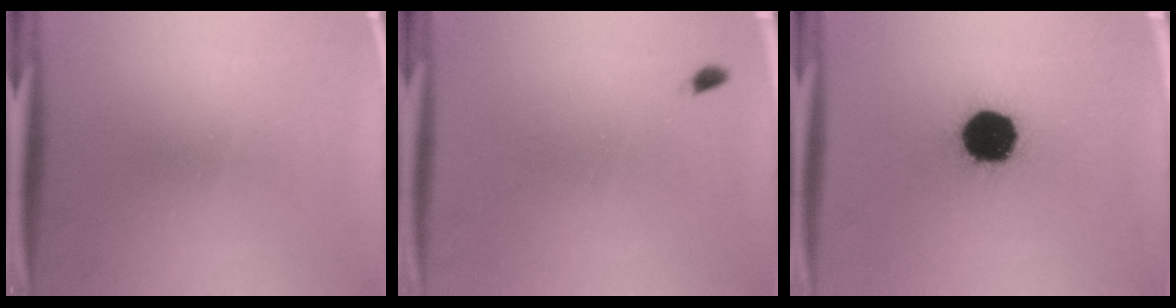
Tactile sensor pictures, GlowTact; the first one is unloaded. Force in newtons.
{"total": 0.7}
{"total": 17.3}